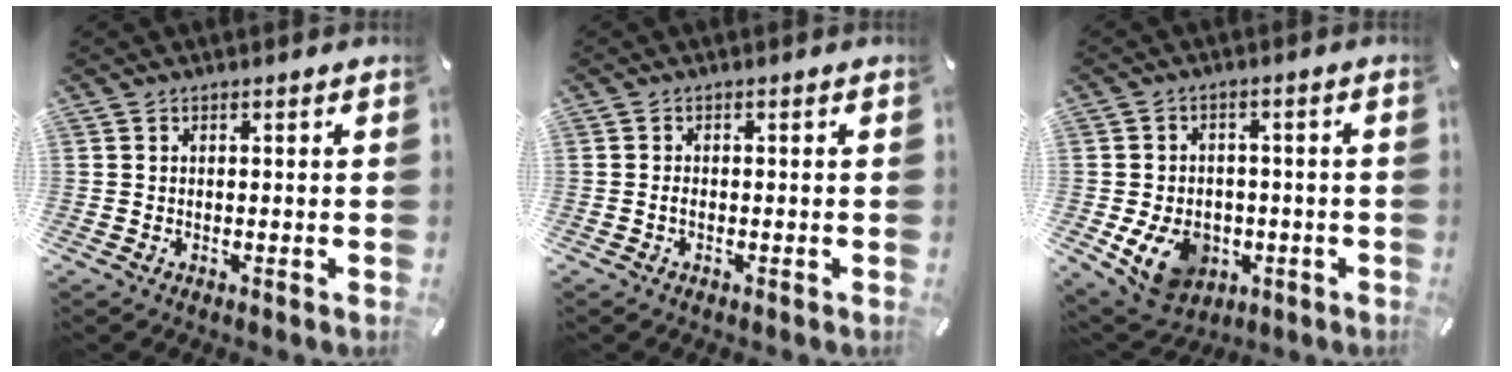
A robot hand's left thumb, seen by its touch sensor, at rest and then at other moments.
{"total": 1.1, "force": [-0.5, 0.6, 0.8], "torque": [-0.016, 0.001, -0.009]}
{"total": 10.9, "force": [-3.5, 8.5, 5.9], "torque": [-0.109, 0.011, -0.060]}